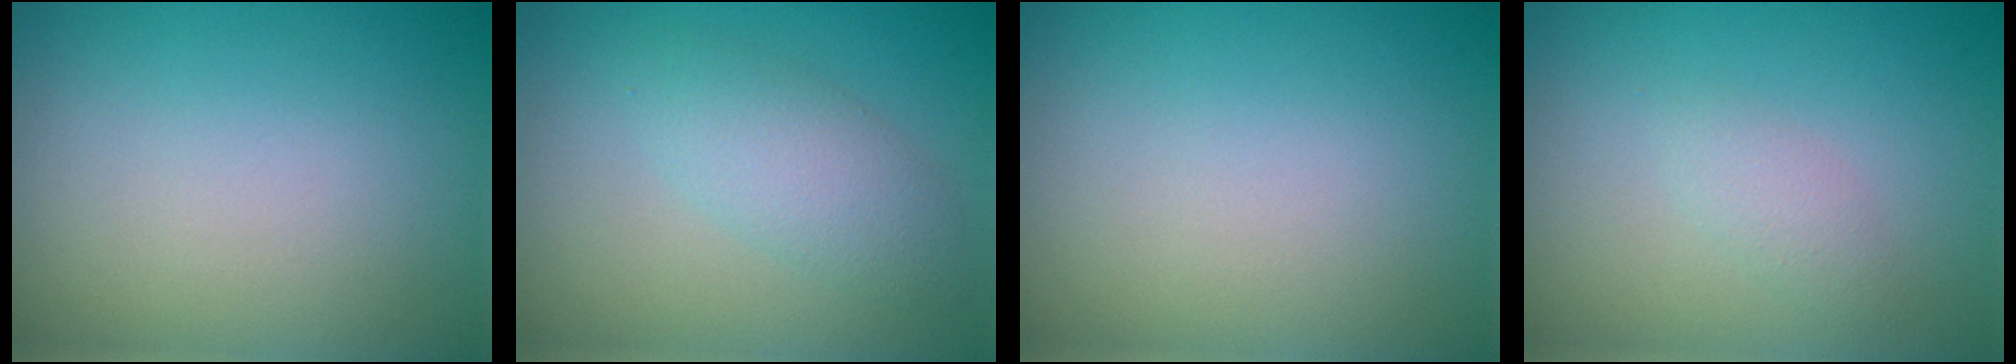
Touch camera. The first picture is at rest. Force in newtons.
{"total": 3.0, "press": 3.0, "slide": 0.2}
{"total": 0.0}
{"total": 1.3, "press": 1.3, "slide": 0.1}